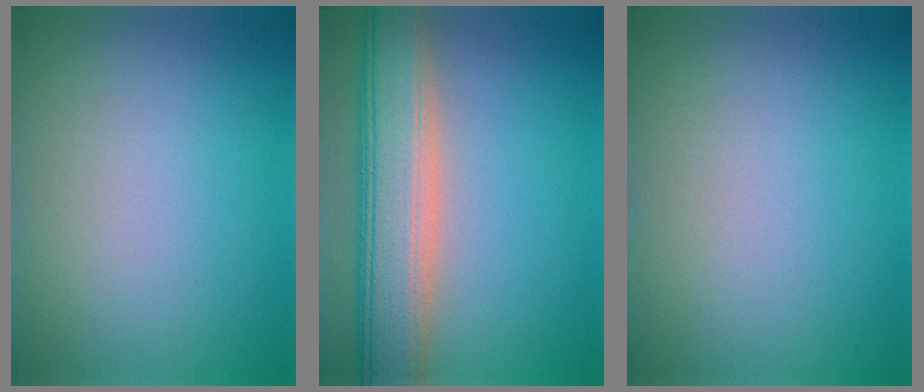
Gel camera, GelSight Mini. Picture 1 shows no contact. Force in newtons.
{"total": 8.2, "press": 8.2, "slide": 0.8}
{"total": 0.0}